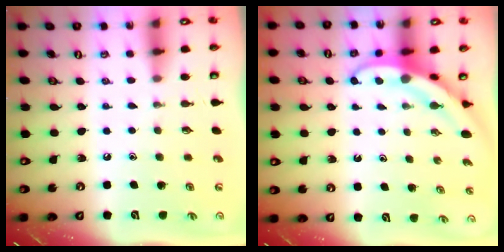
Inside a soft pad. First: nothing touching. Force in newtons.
{"total": 4.0, "press": 4.0, "slide": 0.7}